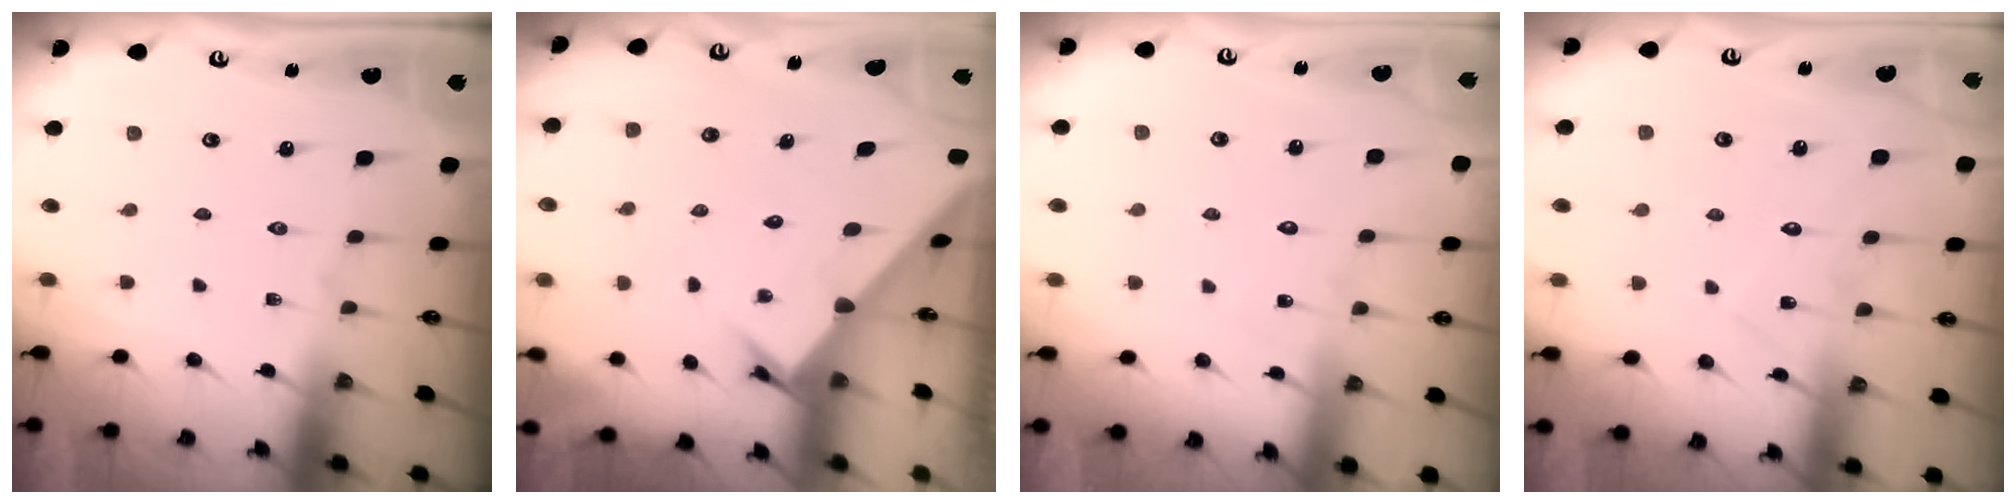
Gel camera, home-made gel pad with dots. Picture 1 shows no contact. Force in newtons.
{"total": 3.5, "press": 3.5, "slide": 0.2}
{"total": 5.2, "press": 5.2, "slide": 0.4}
{"total": 7.7, "press": 7.7, "slide": 0.4}